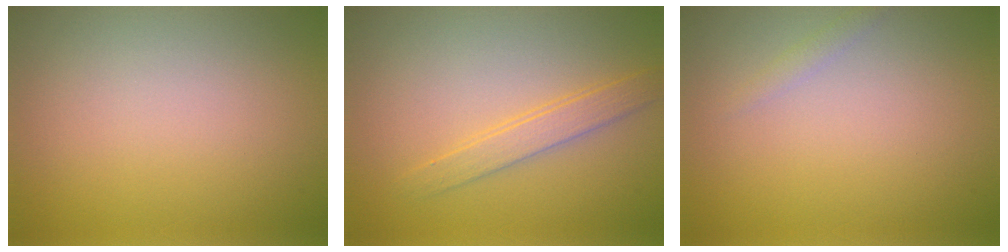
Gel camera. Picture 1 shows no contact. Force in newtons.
{"total": 1.7, "press": 1.7, "slide": 0.1}
{"total": 0.7, "press": 0.7, "slide": 0.0}